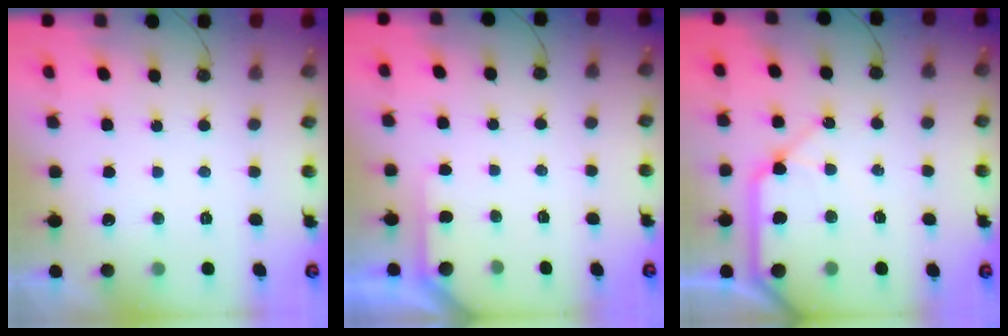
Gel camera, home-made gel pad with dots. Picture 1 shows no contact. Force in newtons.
{"total": 2.9, "press": 2.8, "slide": 0.2}
{"total": 11.7, "press": 11.6, "slide": 1.5}